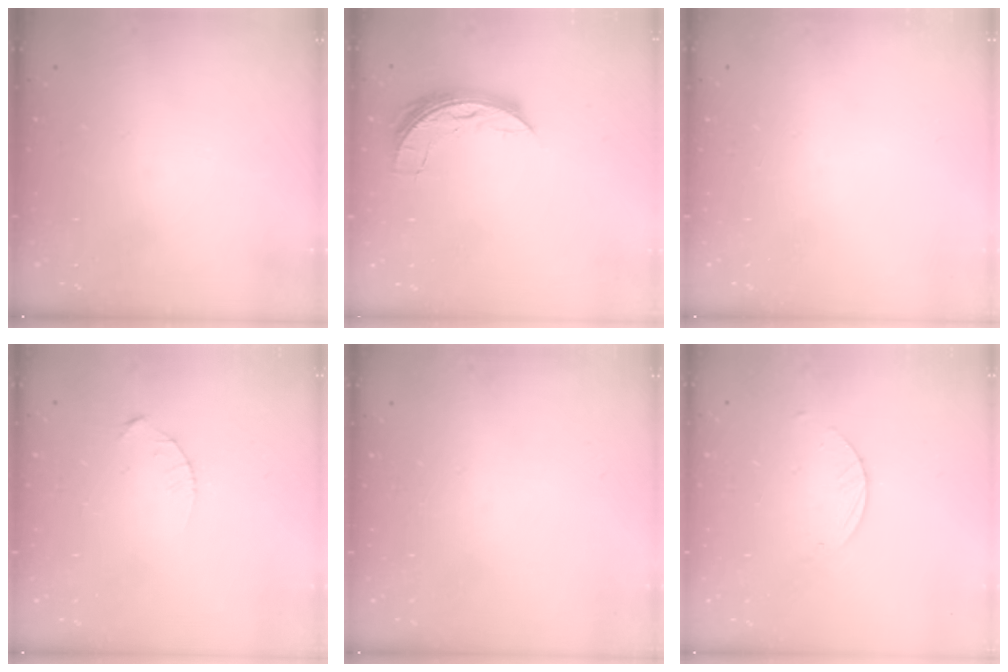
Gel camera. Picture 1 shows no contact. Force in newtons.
{"total": 6.8, "press": 6.8, "slide": 0.4}
{"total": 0.0}
{"total": 2.1, "press": 2.1, "slide": 0.3}
{"total": 0.0}
{"total": 1.8, "press": 1.8, "slide": 0.1}